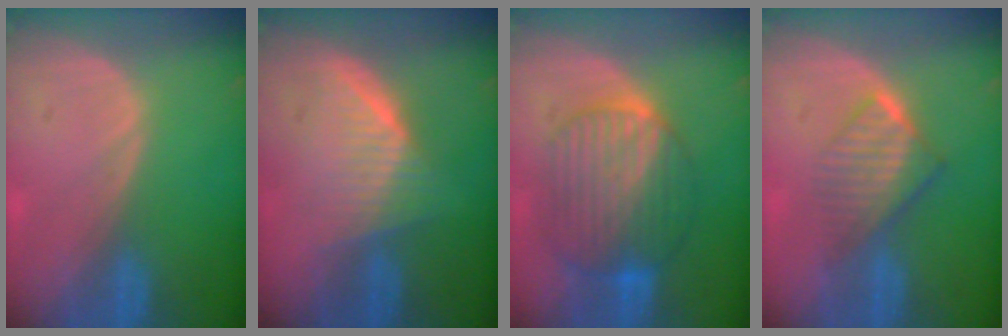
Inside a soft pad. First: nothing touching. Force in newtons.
{"total": 5.9, "press": 5.9, "slide": 0.4}
{"total": 10.2, "press": 10.2, "slide": 0.8}
{"total": 6.4, "press": 5.6, "slide": 3.2}